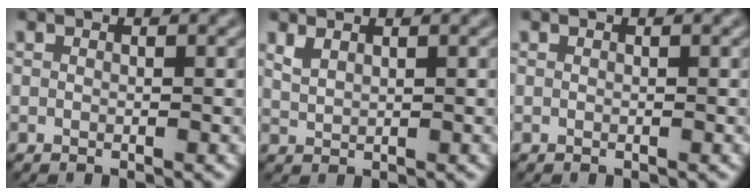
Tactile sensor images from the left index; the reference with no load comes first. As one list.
[{"total": 1.3, "force": [1.0, 0.3, 0.7], "torque": [-0.022, 0.001, 0.025]}, {"total": 0.0}]